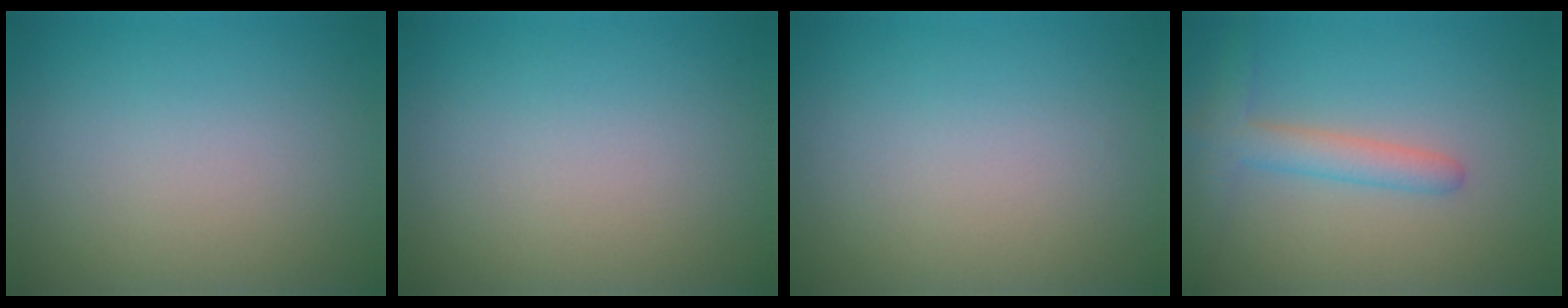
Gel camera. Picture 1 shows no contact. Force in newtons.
{"total": 0.0}
{"total": 0.0}
{"total": 3.0, "press": 3.0, "slide": 0.2}